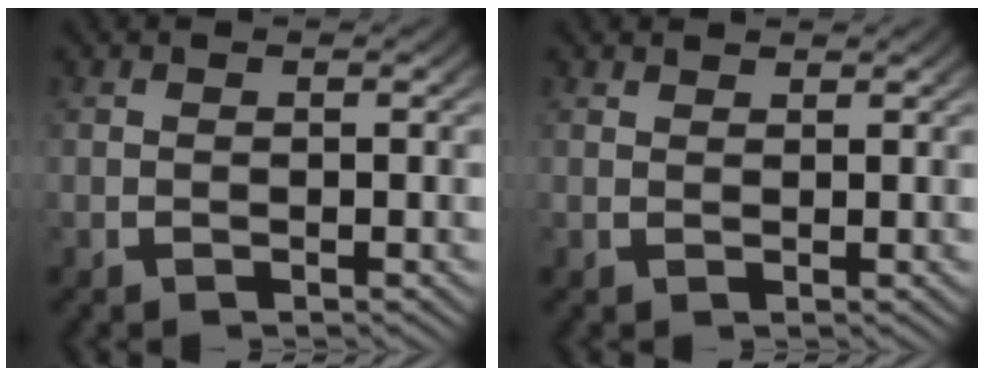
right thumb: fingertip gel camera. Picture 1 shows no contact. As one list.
[{"total": 1.1, "force": [1.1, 0.0, 0.0], "torque": [0.007, -0.002, 0.022]}]